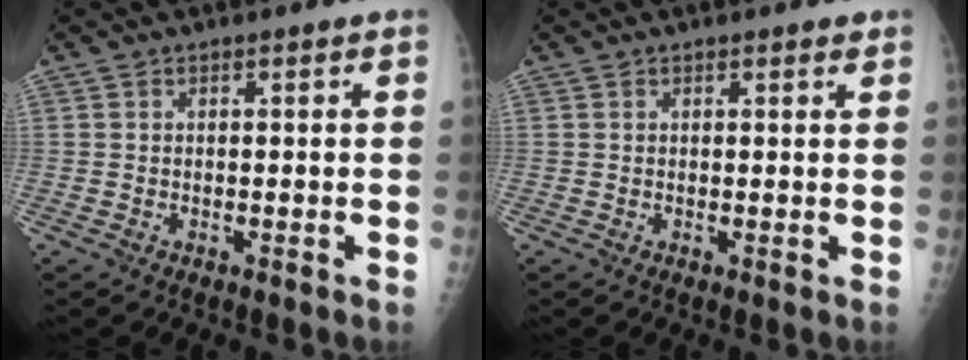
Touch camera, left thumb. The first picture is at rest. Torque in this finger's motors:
{"motor_torque": [-0.19, -0.02, -0.12, 0.00, 0.03]}